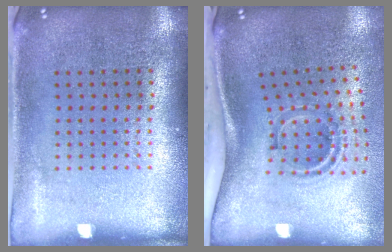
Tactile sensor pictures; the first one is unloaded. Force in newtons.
{"total": 1.9, "press": 1.2, "slide": 1.5}